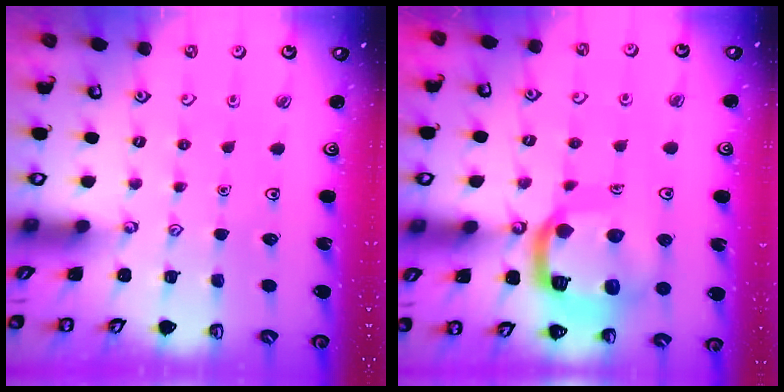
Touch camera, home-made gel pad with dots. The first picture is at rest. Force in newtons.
{"total": 17.3, "press": 17.2, "slide": 1.9}